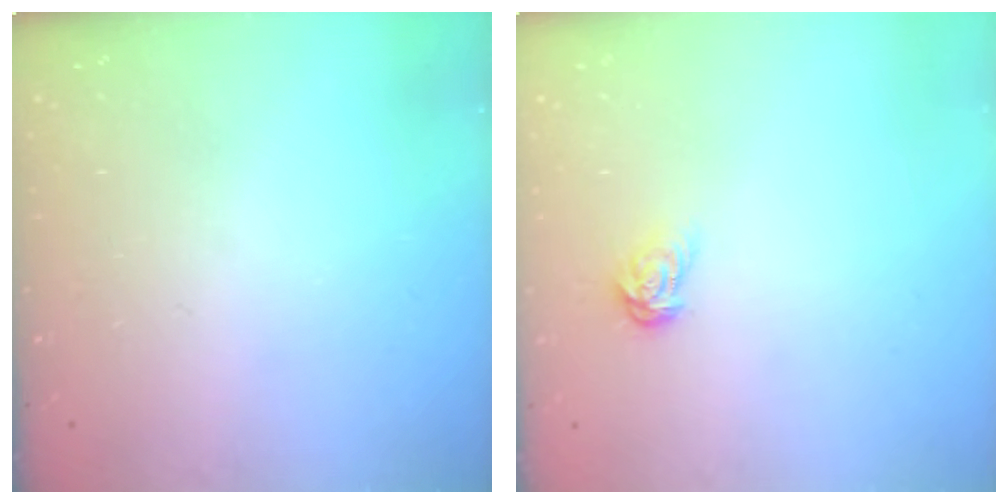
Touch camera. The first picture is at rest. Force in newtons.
{"total": 4.8, "press": 4.7, "slide": 0.5}